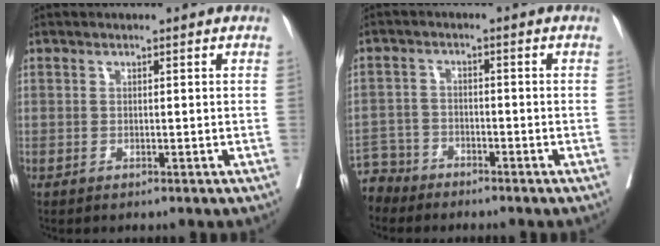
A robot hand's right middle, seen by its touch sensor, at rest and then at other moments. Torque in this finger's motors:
{"motor_torque": [0.54, -0.65, 0.34, 0.01]}